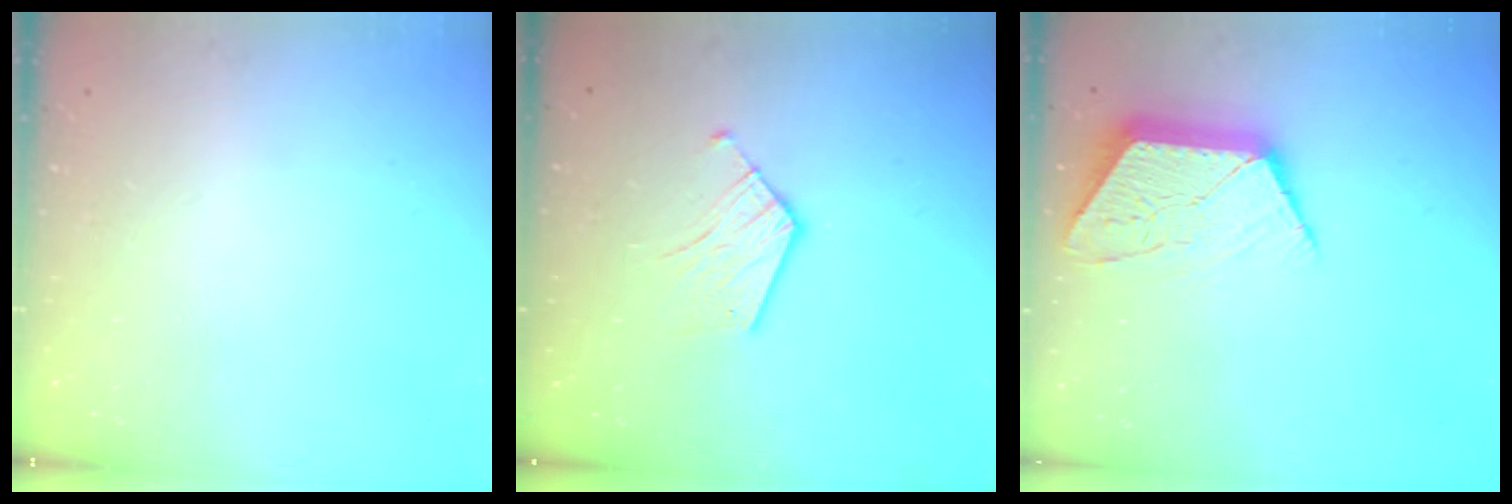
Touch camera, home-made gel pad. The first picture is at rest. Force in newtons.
{"total": 7.7, "press": 7.7, "slide": 0.2}
{"total": 11.7, "press": 11.7, "slide": 0.5}